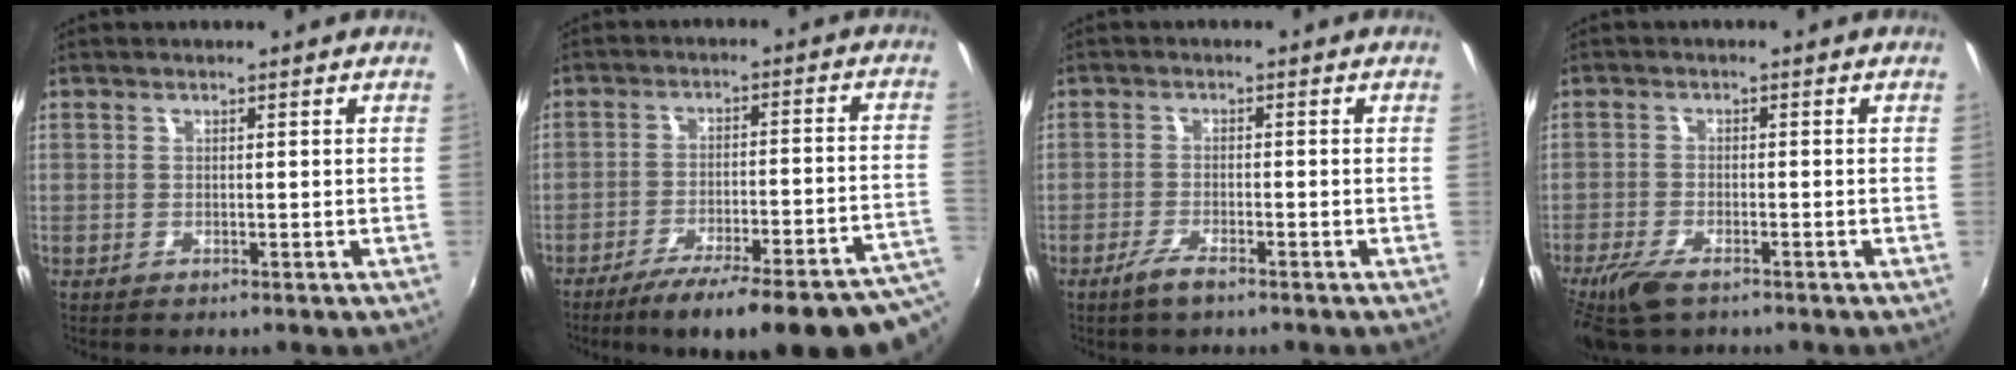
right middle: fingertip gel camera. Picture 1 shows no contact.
{"total": 23.6, "force": [-18.1, 3.6, 14.7], "torque": [-0.191, -0.034, -0.237]}
{"total": 3.4, "force": [-2.5, 0.5, 2.3], "torque": [-0.059, -0.003, -0.049]}
{"total": 6.9, "force": [-4.9, 2.4, 4.2], "torque": [-0.109, -0.022, -0.095]}